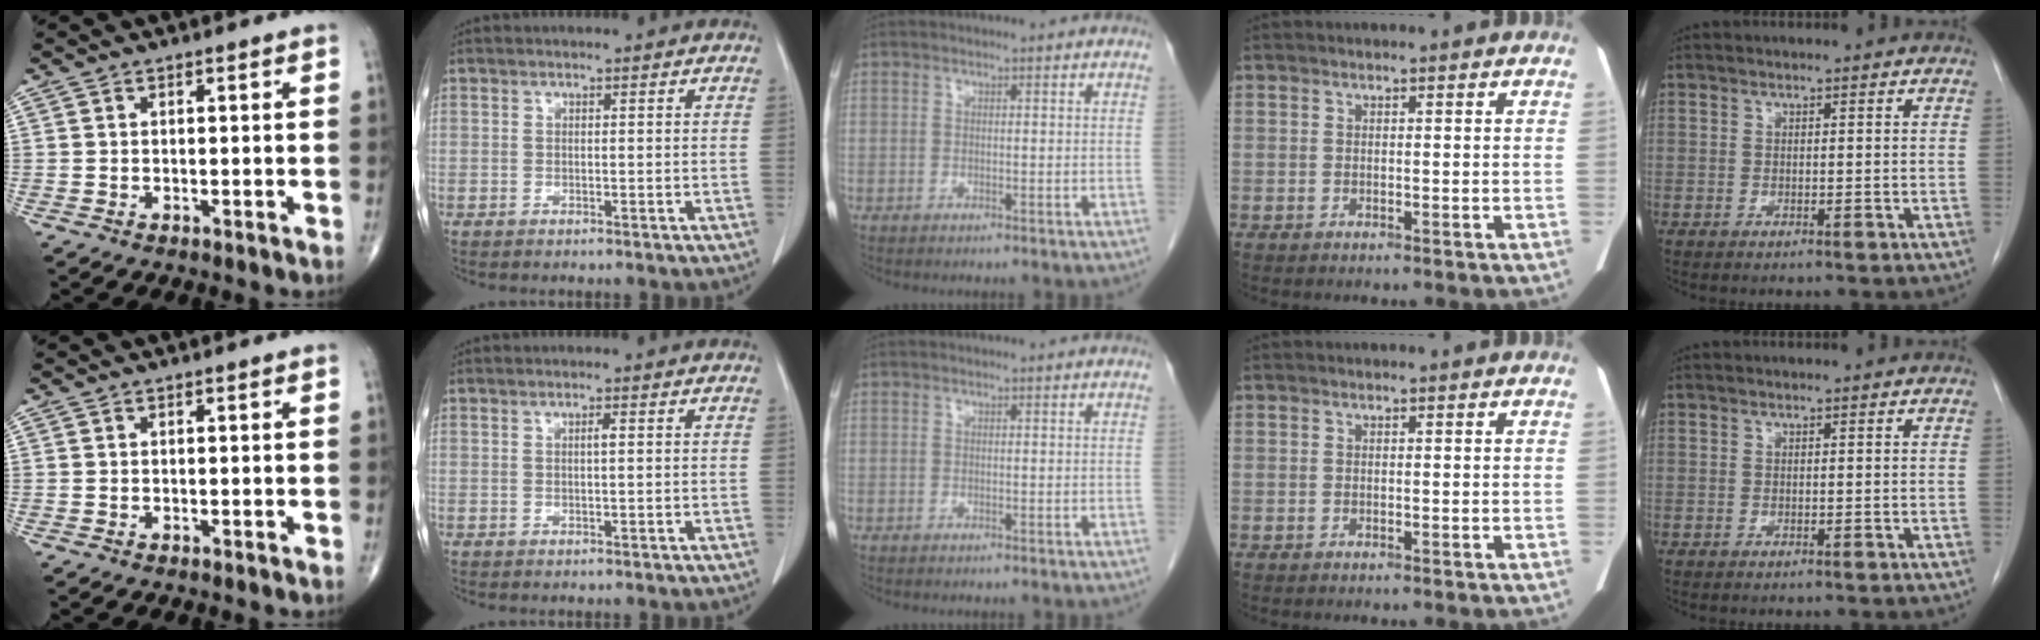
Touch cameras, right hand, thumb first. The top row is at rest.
{"index": {"total": 0.8, "force": [0.2, 0.1, 0.7], "torque": [-0.013, 0.002, 0.002]}}